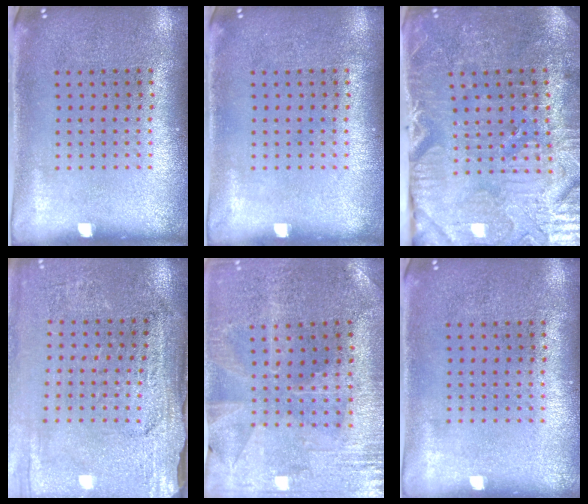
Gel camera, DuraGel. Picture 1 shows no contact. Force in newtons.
{"total": 0.0}
{"total": 3.8, "press": 3.8, "slide": 0.5}
{"total": 3.0, "press": 2.9, "slide": 0.8}
{"total": 0.9, "press": 0.8, "slide": 0.3}
{"total": 0.0}